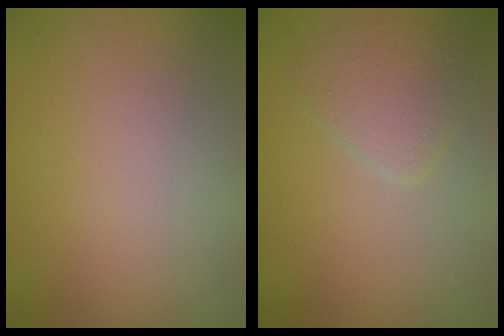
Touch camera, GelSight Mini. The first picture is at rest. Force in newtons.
{"total": 2.6, "press": 2.6, "slide": 0.1}